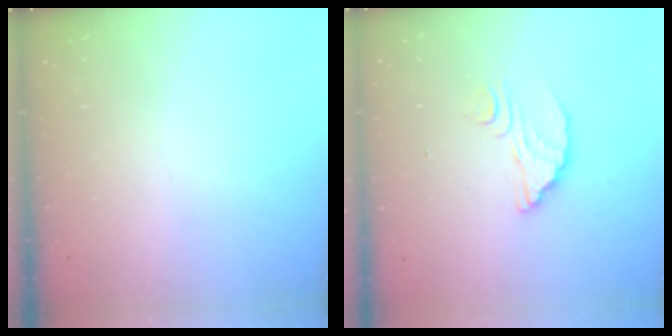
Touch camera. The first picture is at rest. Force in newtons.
{"total": 4.5, "press": 4.5, "slide": 0.3}